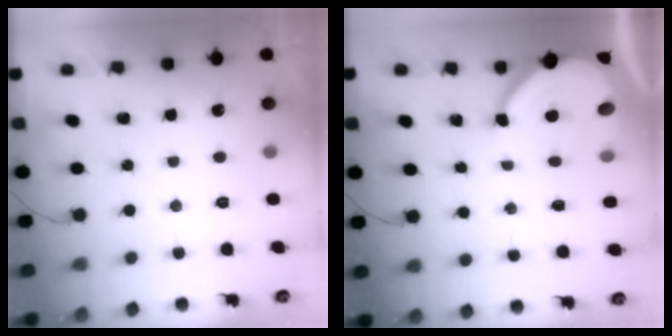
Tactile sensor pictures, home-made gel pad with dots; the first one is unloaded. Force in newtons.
{"total": 7.7, "press": 7.6, "slide": 1.1}